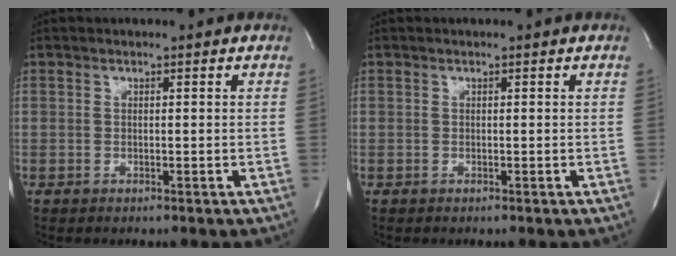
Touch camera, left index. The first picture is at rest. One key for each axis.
{"total": 0.0}